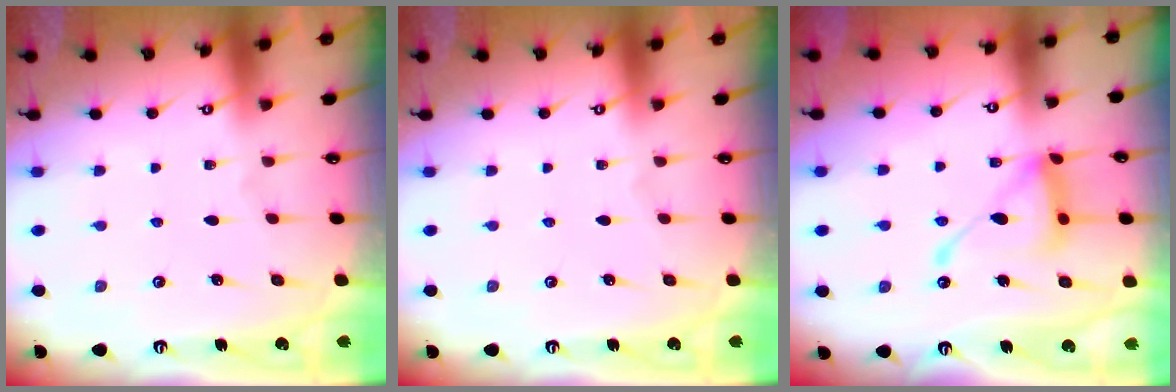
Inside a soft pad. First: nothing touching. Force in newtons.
{"total": 0.0}
{"total": 15.9, "press": 15.9, "slide": 1.4}